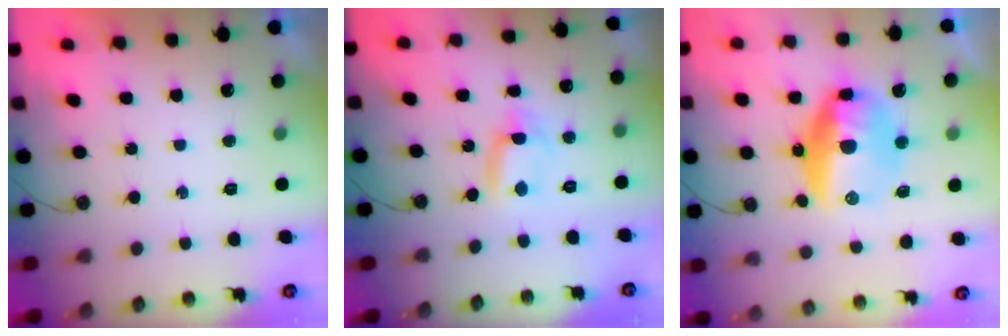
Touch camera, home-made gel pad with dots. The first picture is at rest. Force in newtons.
{"total": 3.4, "press": 3.4, "slide": 0.3}
{"total": 18.5, "press": 16.4, "slide": 8.6}